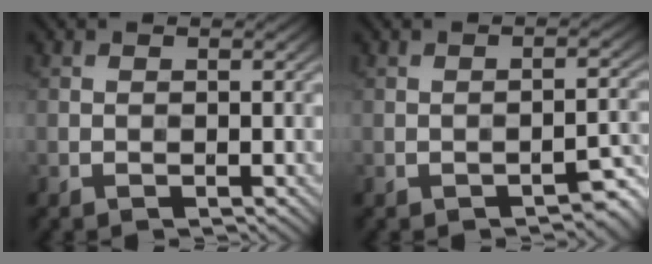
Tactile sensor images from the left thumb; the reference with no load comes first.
{"total": 2.2, "force": [-1.7, 0.3, 1.4], "torque": [-0.017, 0.012, -0.022]}